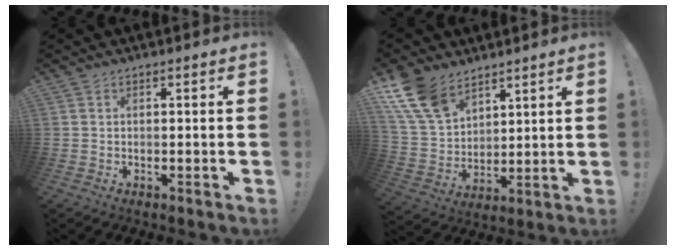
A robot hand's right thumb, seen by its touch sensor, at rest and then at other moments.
{"total": 15.0, "force": [9.9, 8.8, 7.2], "torque": [-0.157, -0.051, 0.195]}